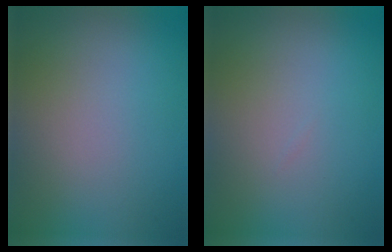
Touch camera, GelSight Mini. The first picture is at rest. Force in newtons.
{"total": 0.0}